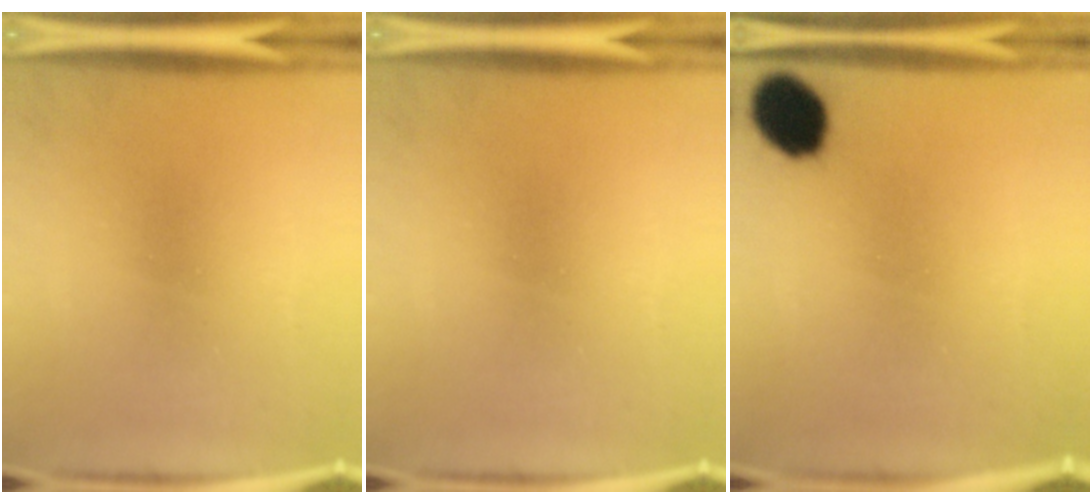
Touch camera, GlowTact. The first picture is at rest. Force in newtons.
{"total": 0.0}
{"total": 9.8}